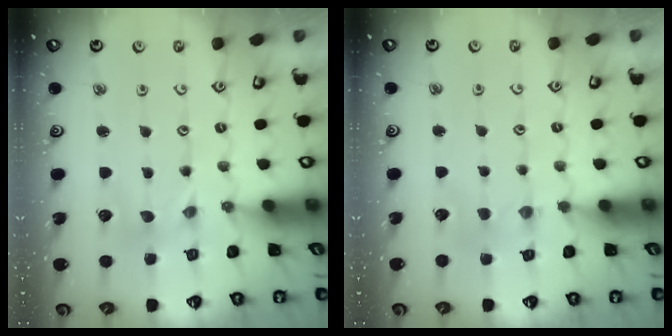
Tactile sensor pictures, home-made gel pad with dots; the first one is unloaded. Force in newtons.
{"total": 1.4, "press": 1.4, "slide": 0.3}